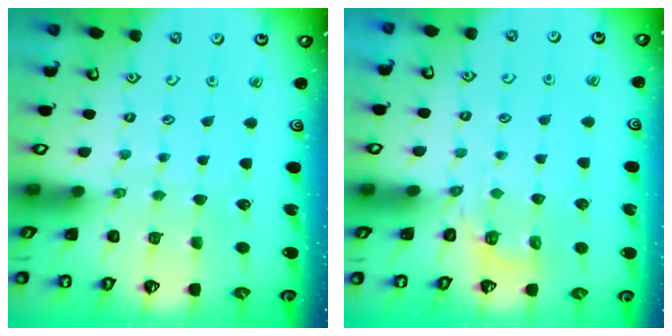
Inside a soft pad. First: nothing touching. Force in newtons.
{"total": 2.8, "press": 2.2, "slide": 1.8}